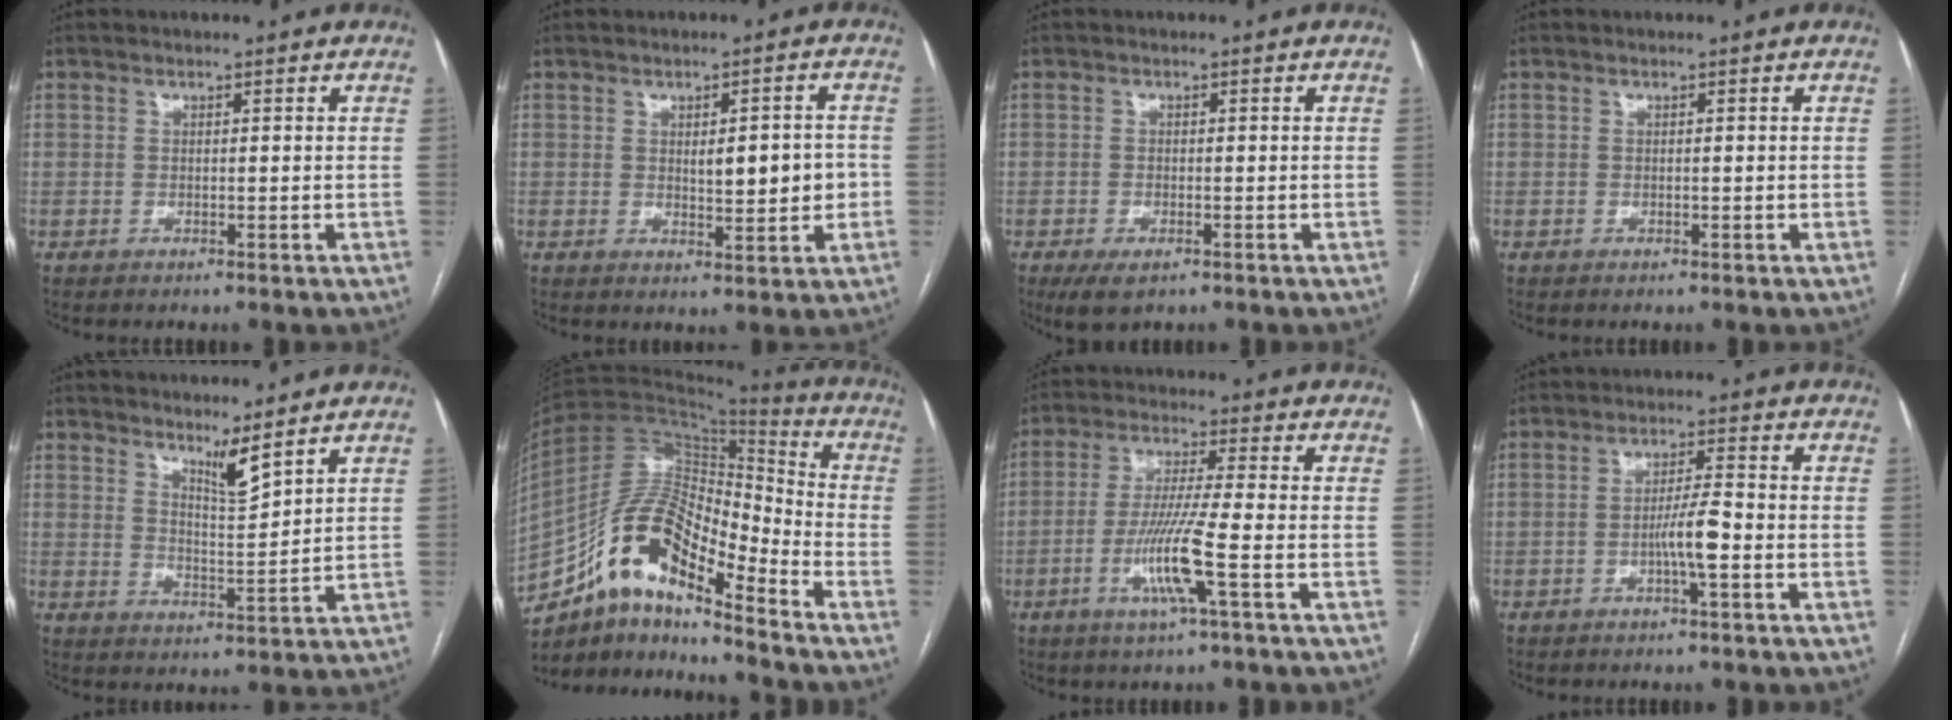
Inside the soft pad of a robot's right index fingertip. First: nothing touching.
{"total": 6.0, "force": [-0.1, 2.1, 5.6], "torque": [-0.078, 0.006, 0.005]}
{"total": 3.7, "force": [-2.2, 1.6, 2.5], "torque": [-0.048, -0.006, -0.029]}
{"total": 0.0}
{"total": 4.4, "force": [3.7, 0.0, 2.4], "torque": [-0.045, -0.021, 0.071]}
{"total": 15.7, "force": [-10.3, 4.4, 11.0], "torque": [-0.203, 0.039, -0.180]}
{"total": 9.1, "force": [-3.2, -0.9, 8.5], "torque": [-0.169, -0.012, -0.064]}
{"total": 4.6, "force": [-1.6, -0.1, 4.4], "torque": [-0.079, 0.002, -0.029]}